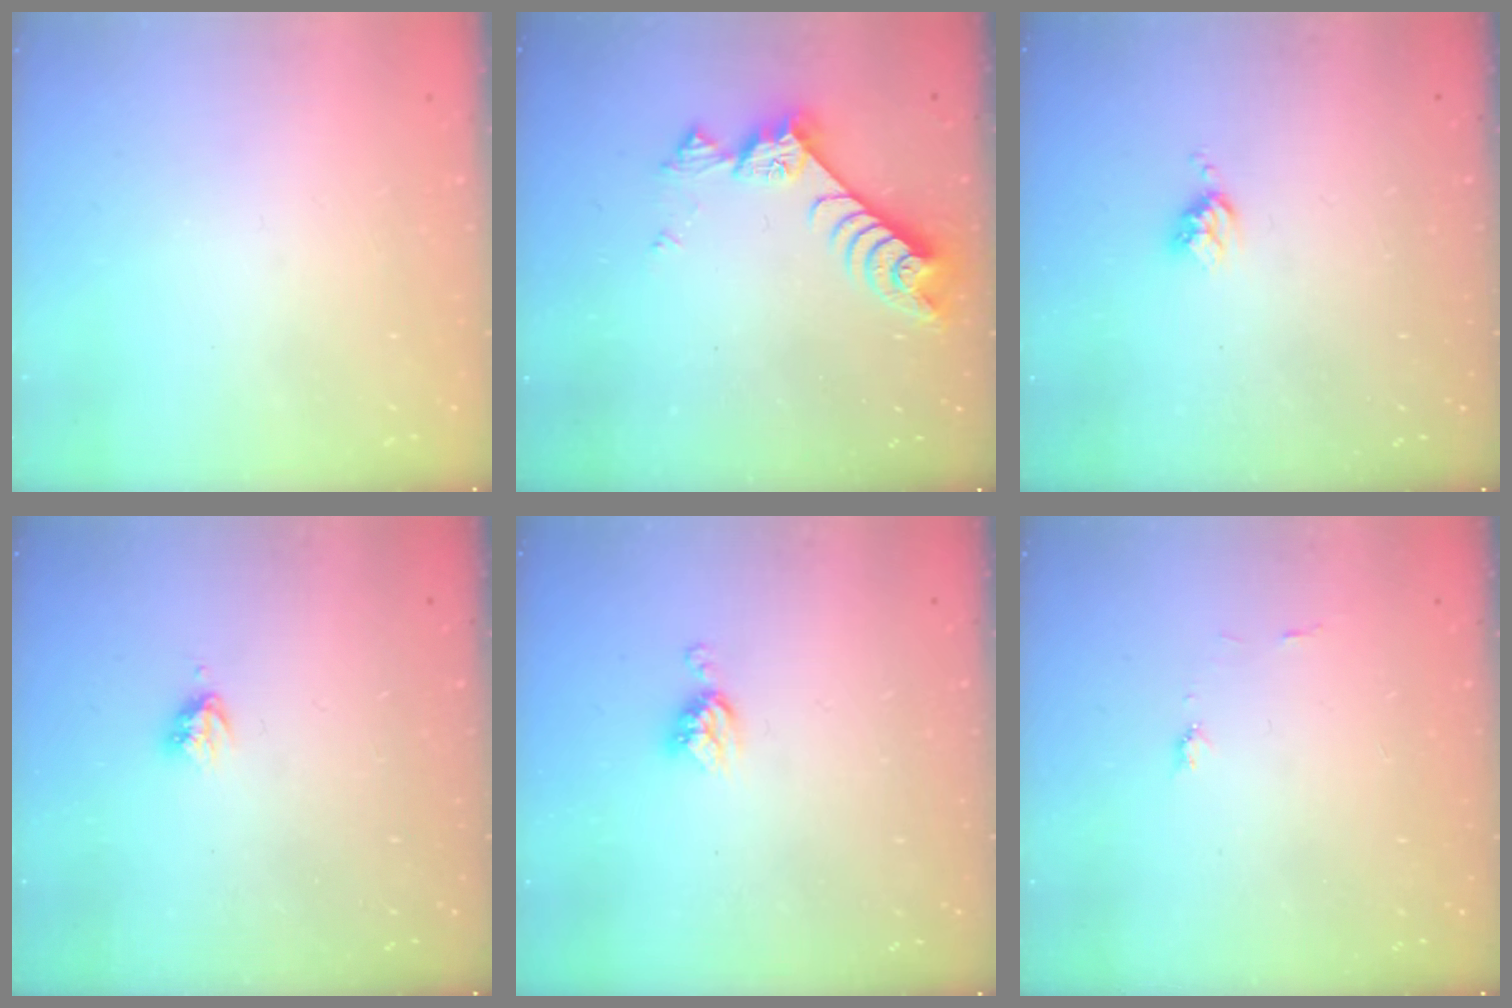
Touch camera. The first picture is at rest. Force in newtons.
{"total": 7.9, "press": 7.9, "slide": 0.6}
{"total": 3.9, "press": 3.8, "slide": 0.6}
{"total": 3.1, "press": 3.1, "slide": 0.4}
{"total": 5.9, "press": 5.9, "slide": 0.4}
{"total": 5.7, "press": 5.7, "slide": 0.6}